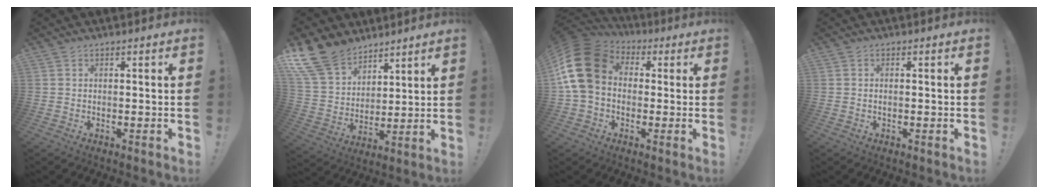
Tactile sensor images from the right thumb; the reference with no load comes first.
{"total": 15.9, "force": [11.7, 9.2, 5.6], "torque": [-0.120, -0.078, 0.228]}
{"total": 16.2, "force": [3.2, 12.0, 10.4], "torque": [-0.200, 0.004, 0.059]}
{"total": 0.6, "force": [-0.3, 0.1, 0.6], "torque": [-0.019, 0.003, -0.004]}